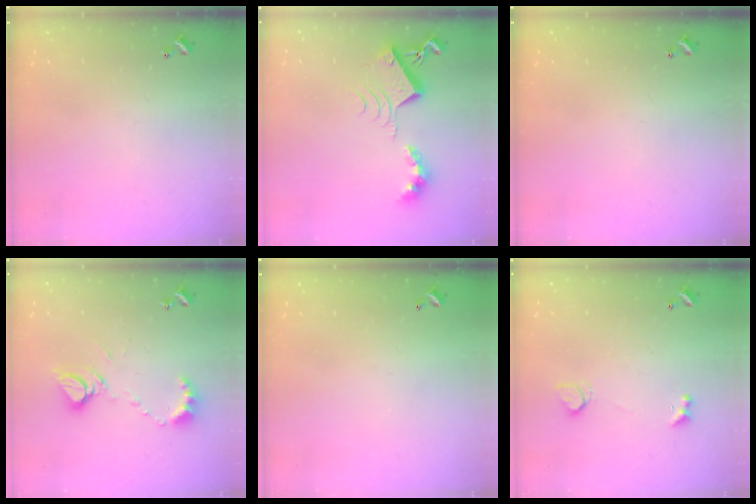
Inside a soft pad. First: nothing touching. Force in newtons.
{"total": 9.2, "press": 9.2, "slide": 0.5}
{"total": 0.0}
{"total": 9.3, "press": 9.3, "slide": 0.9}
{"total": 2.9, "press": 2.9, "slide": 0.1}
{"total": 2.7, "press": 2.4, "slide": 1.3}